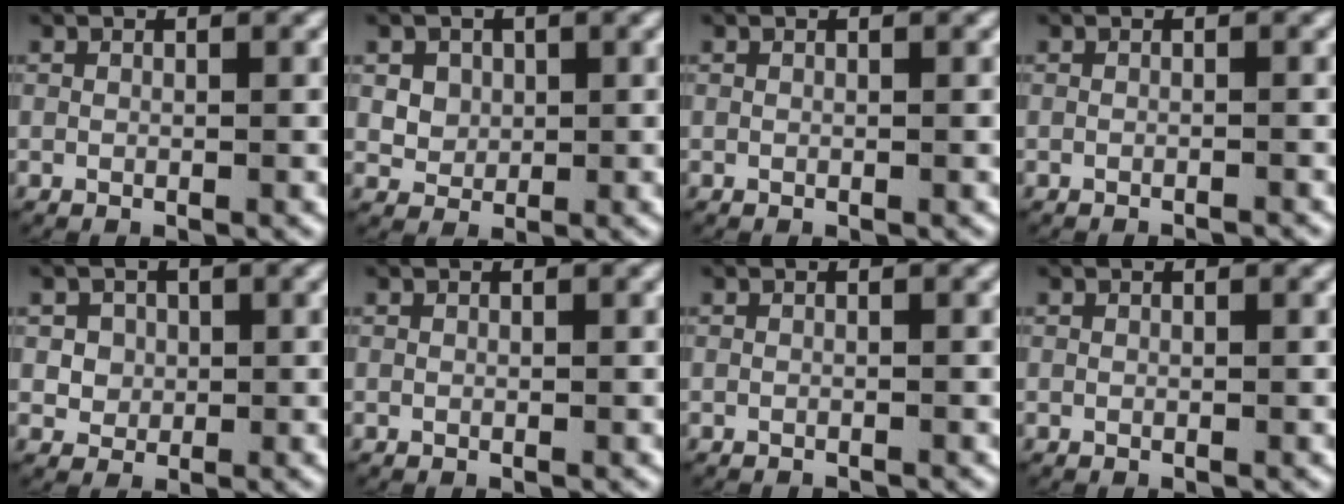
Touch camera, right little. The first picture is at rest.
{"total": 2.6, "force": [0.4, 2.3, 1.1], "torque": [-0.021, -0.002, 0.011]}
{"total": 0.0}
{"total": 1.2, "force": [-1.1, 0.0, 0.1], "torque": [-0.001, -0.001, -0.015]}
{"total": 2.8, "force": [0.0, 2.6, 1.0], "torque": [-0.021, -0.001, 0.000]}
{"total": 0.0}
{"total": 0.6, "force": [-0.6, 0.0, 0.0], "torque": [-0.004, -0.002, -0.006]}
{"total": 0.0}